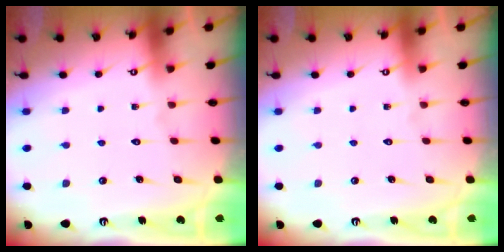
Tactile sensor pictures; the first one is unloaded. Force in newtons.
{"total": 0.0}